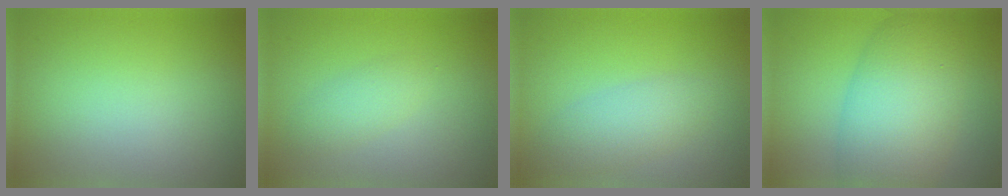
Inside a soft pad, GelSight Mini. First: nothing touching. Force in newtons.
{"total": 1.8, "press": 1.8, "slide": 0.1}
{"total": 3.0, "press": 3.0, "slide": 0.1}
{"total": 9.0, "press": 9.0, "slide": 0.4}